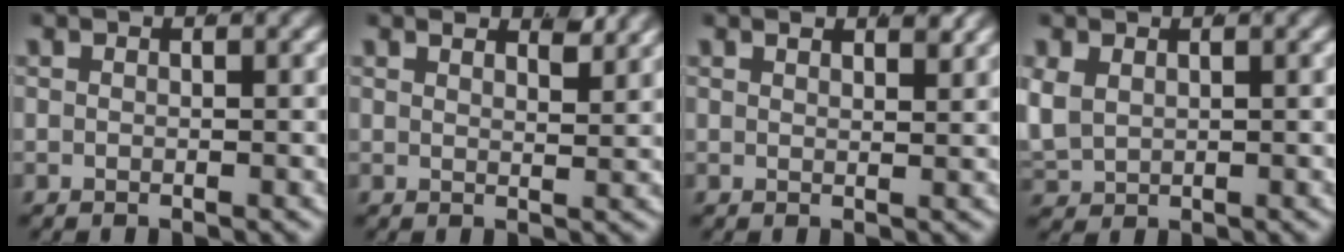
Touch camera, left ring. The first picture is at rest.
{"total": 2.3, "force": [2.2, -0.2, 0.9], "torque": [-0.005, -0.008, 0.038]}
{"total": 1.5, "force": [1.3, -0.2, 0.6], "torque": [-0.003, -0.007, 0.025]}
{"total": 3.0, "force": [0.6, 2.6, 1.4], "torque": [-0.052, -0.013, 0.025]}